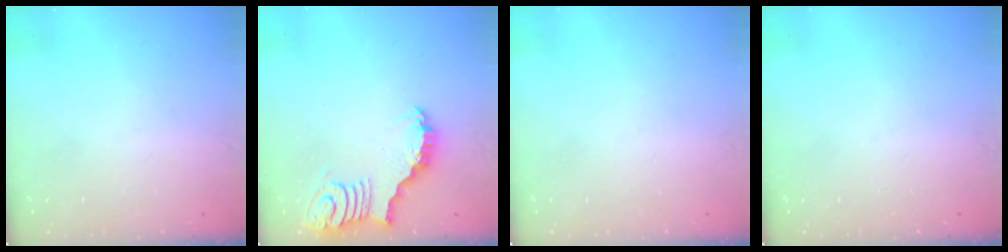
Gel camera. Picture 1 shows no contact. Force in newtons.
{"total": 2.9, "press": 2.9, "slide": 0.4}
{"total": 0.0}
{"total": 0.0}